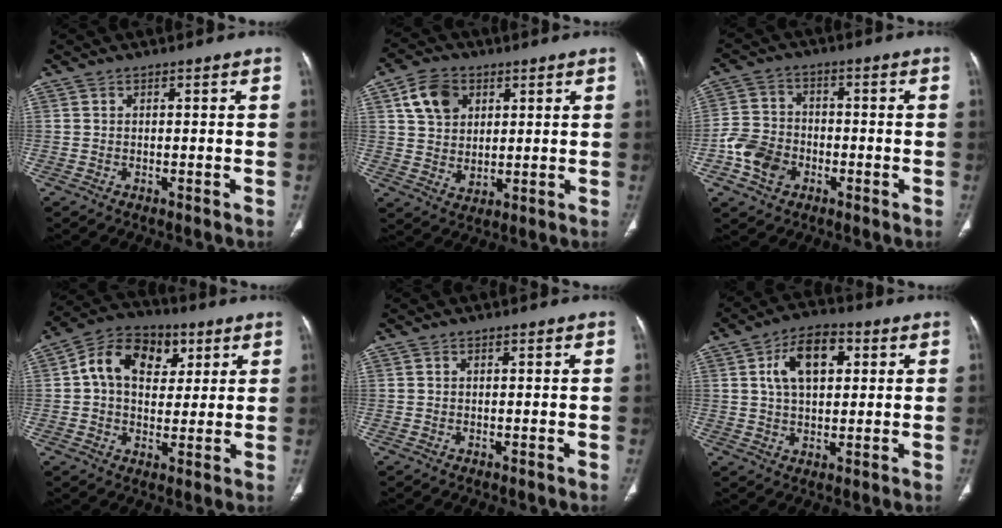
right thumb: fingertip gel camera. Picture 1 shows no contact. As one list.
[{"total": 9.3, "force": [3.7, 7.0, 4.9], "torque": [-0.064, -0.014, 0.073]}, {"total": 8.4, "force": [-3.2, 6.7, 4.0], "torque": [-0.059, 0.020, -0.060]}, {"total": 13.7, "force": [4.1, 9.8, 8.7], "torque": [-0.111, 0.008, 0.059]}, {"total": 0.0}, {"total": 10.8, "force": [3.1, 6.3, 8.2], "torque": [-0.121, 0.008, 0.048]}]